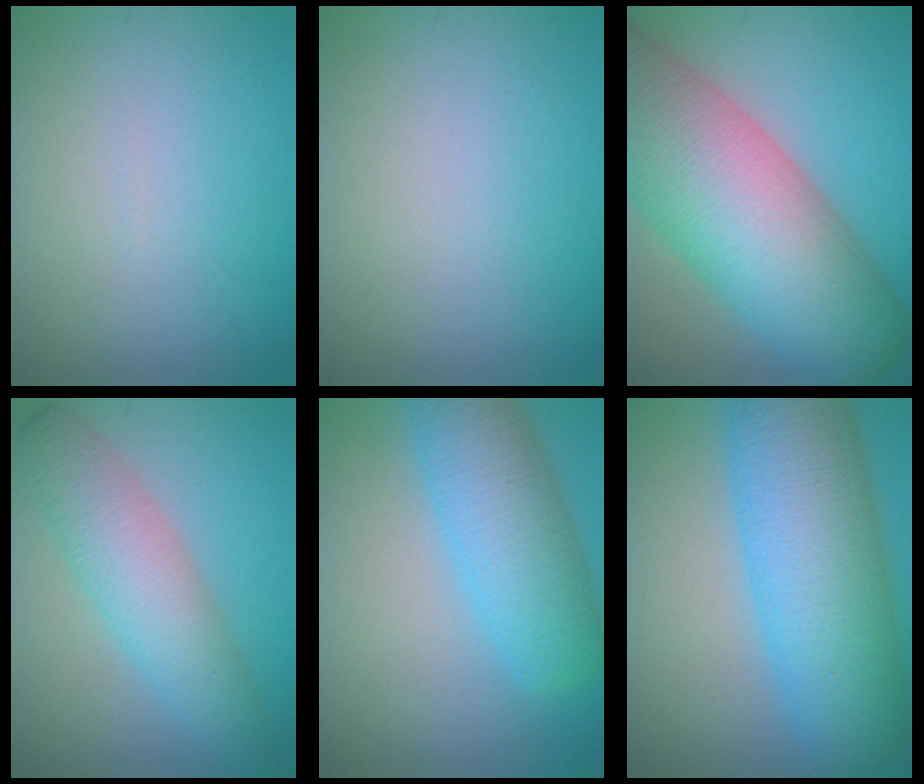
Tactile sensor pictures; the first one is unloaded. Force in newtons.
{"total": 0.0}
{"total": 15.7, "press": 15.7, "slide": 0.8}
{"total": 5.8, "press": 5.8, "slide": 0.1}
{"total": 7.9, "press": 7.9, "slide": 0.2}
{"total": 13.1, "press": 13.1, "slide": 0.1}